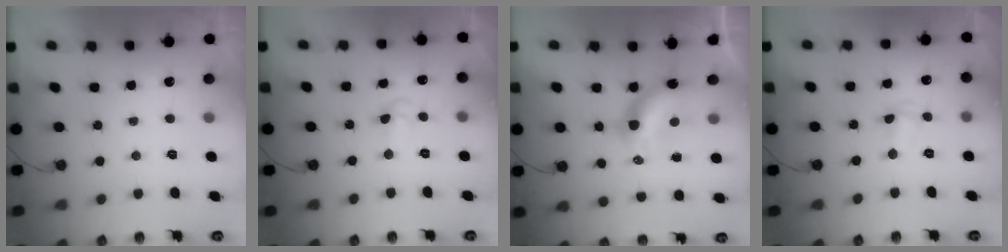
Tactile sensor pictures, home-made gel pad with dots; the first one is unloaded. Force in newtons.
{"total": 5.8, "press": 4.5, "slide": 3.7}
{"total": 8.6, "press": 7.8, "slide": 3.6}
{"total": 2.6, "press": 2.6, "slide": 0.6}